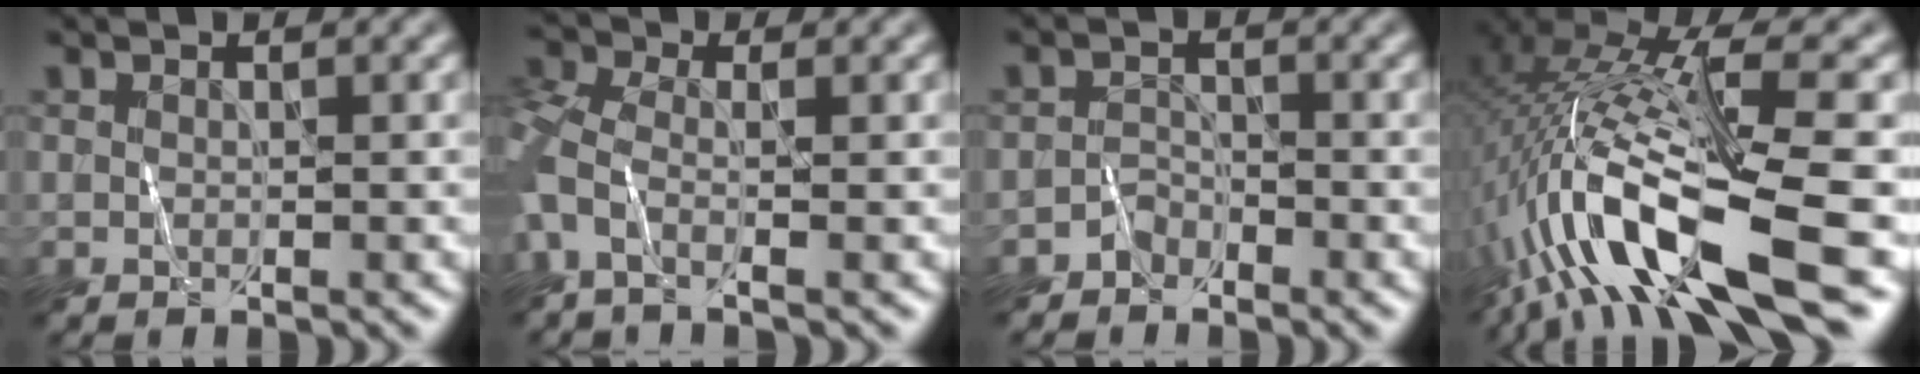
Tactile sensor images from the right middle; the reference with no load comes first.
{"total": 3.8, "force": [-0.6, 1.6, 3.4], "torque": [-0.097, -0.001, -0.026]}
{"total": 1.6, "force": [-1.4, 0.0, -0.8], "torque": [0.011, 0.008, -0.027]}
{"total": 14.1, "force": [-3.8, 3.3, 13.2], "torque": [-0.266, 0.008, -0.062]}